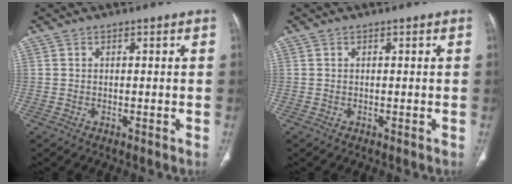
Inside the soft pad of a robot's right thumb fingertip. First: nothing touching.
{"total": 0.0}